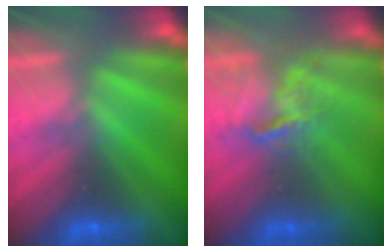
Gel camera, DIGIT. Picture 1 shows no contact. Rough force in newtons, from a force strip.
{"total": 3.7}